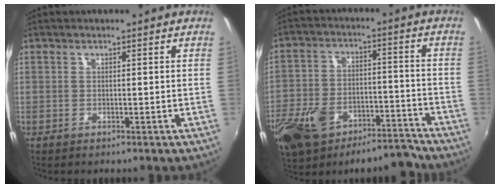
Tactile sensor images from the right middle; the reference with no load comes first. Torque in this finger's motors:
{"motor_torque": [1.08, -1.06, 0.21, 0.14]}